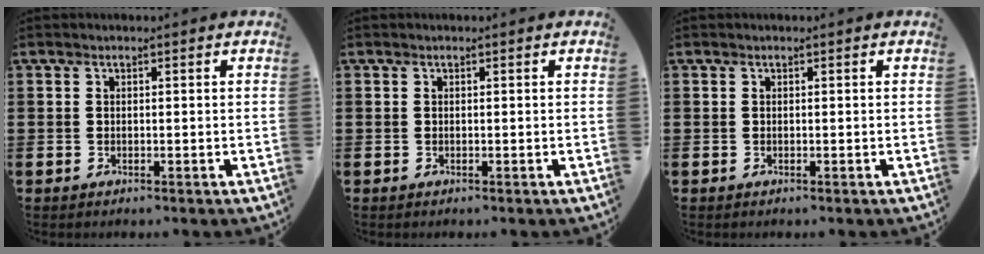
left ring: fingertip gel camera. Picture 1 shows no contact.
{"total": 0.0}
{"total": 0.0}